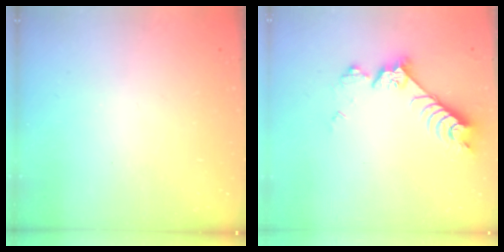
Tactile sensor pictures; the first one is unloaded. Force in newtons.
{"total": 7.4, "press": 7.3, "slide": 1.1}